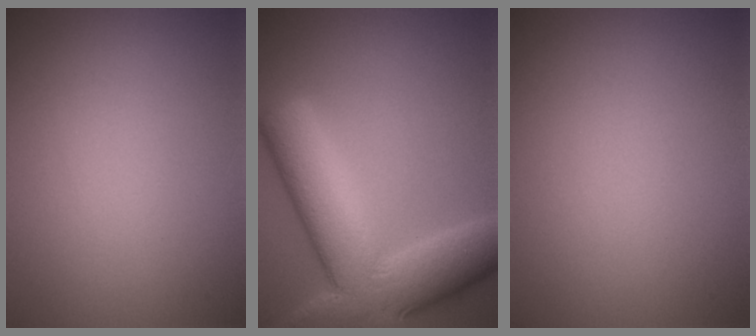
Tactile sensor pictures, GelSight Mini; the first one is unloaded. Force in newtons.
{"total": 10.7, "press": 10.7, "slide": 0.8}
{"total": 0.0}